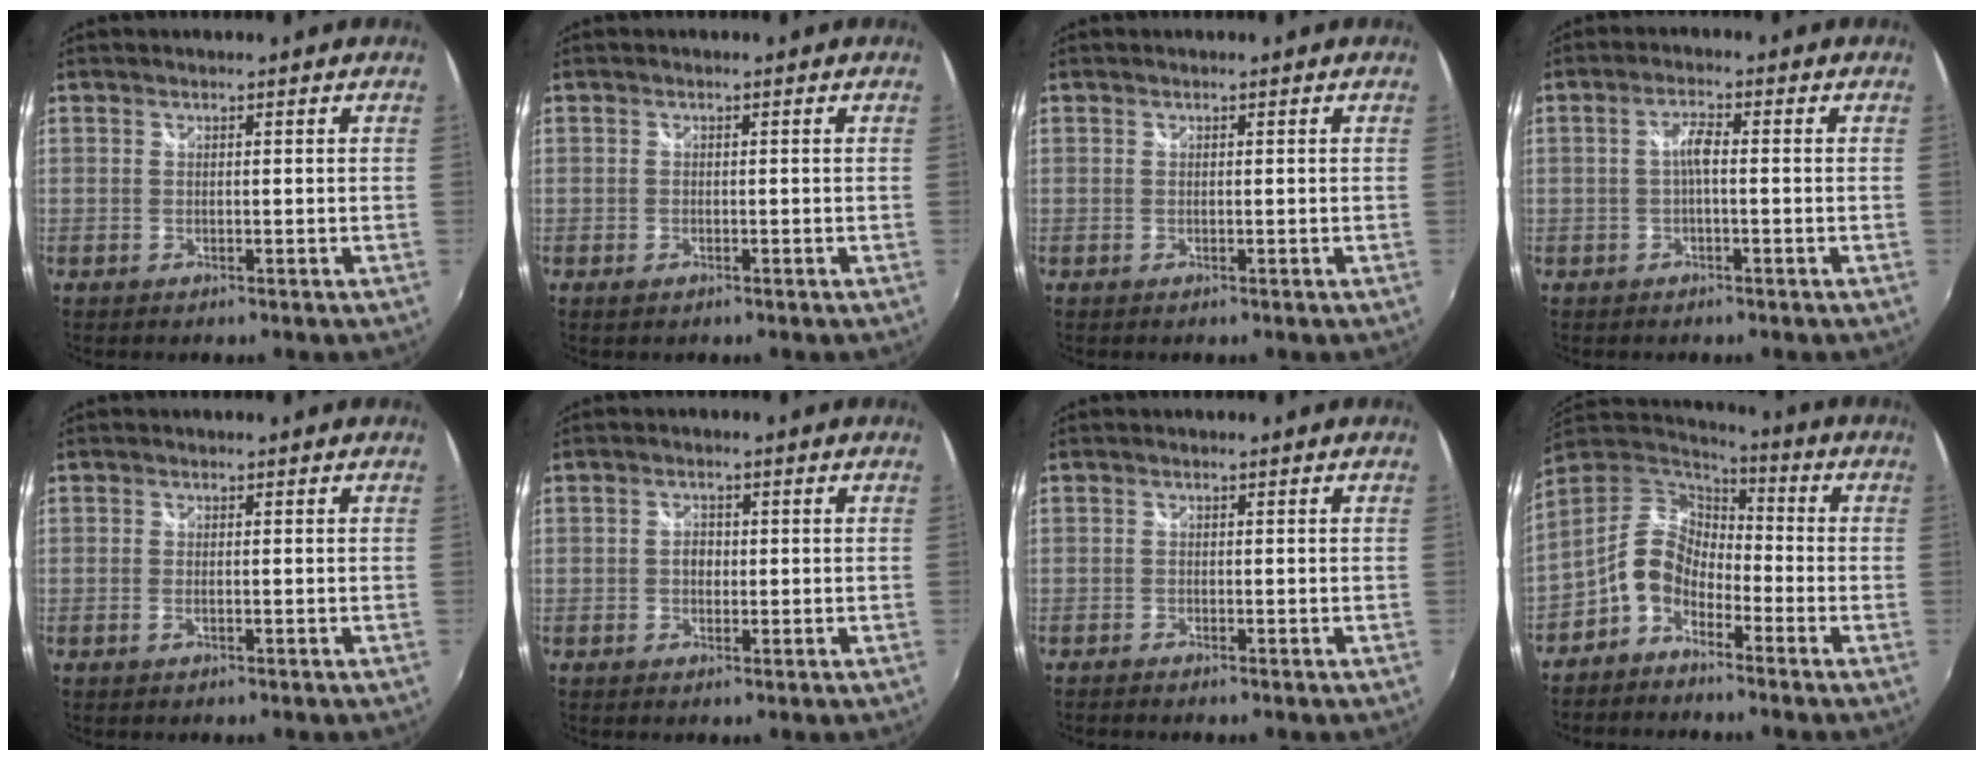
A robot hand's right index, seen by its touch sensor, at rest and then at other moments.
{"total": 1.1, "force": [-0.7, 0.8, 0.5], "torque": [-0.009, -0.004, -0.012]}
{"total": 0.0}
{"total": 2.8, "force": [-0.4, 0.6, 2.7], "torque": [-0.053, 0.008, -0.008]}
{"total": 0.9, "force": [-0.3, 0.2, 0.9], "torque": [-0.018, -0.001, -0.006]}
{"total": 2.1, "force": [-0.1, 1.8, 1.1], "torque": [-0.017, 0.004, -0.005]}
{"total": 1.1, "force": [-1.0, 0.3, 0.3], "torque": [-0.011, -0.006, -0.021]}
{"total": 10.2, "force": [-5.3, 6.8, 5.4], "torque": [-0.117, 0.027, -0.112]}